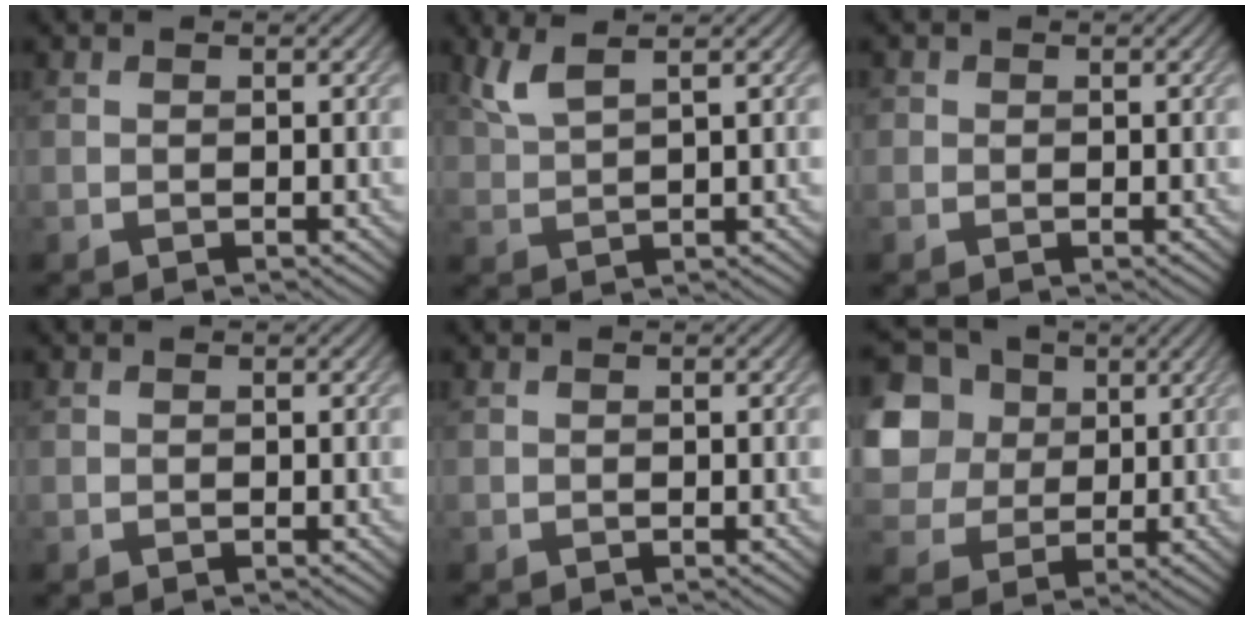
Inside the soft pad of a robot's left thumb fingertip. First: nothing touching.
{"total": 3.8, "force": [2.4, 0.9, 2.8], "torque": [-0.067, 0.010, 0.057]}
{"total": 1.1, "force": [0.2, 1.1, 0.2], "torque": [0.001, -0.002, 0.000]}
{"total": 0.0}
{"total": 0.0}
{"total": 14.4, "force": [4.3, 11.9, 6.8], "torque": [-0.223, 0.024, 0.091]}